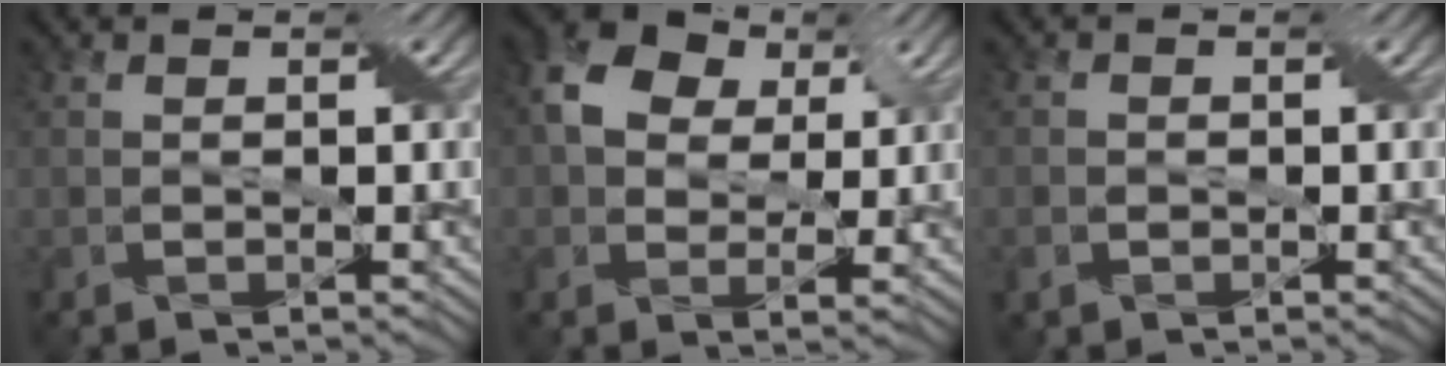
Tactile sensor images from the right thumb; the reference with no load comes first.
{"total": 7.2, "force": [2.4, 5.2, 4.3], "torque": [-0.093, 0.010, 0.038]}
{"total": 1.3, "force": [-0.6, 1.1, 0.4], "torque": [-0.005, -0.004, -0.012]}